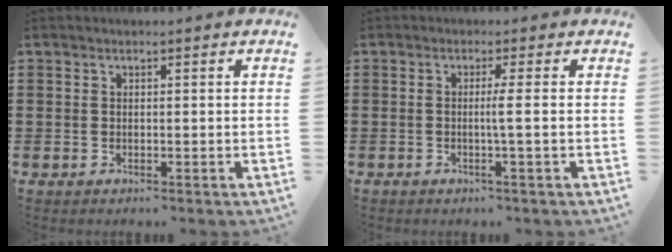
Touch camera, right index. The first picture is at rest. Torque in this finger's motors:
{"motor_torque": [-0.19, 0.04, 0.11, 0.00]}